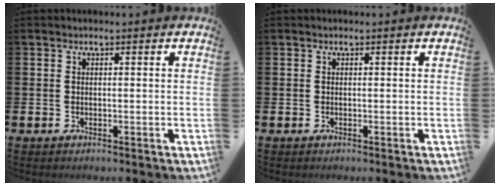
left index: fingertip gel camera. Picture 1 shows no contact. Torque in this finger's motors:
{"motor_torque": [0.01, 0.01, -0.02, 0.00]}